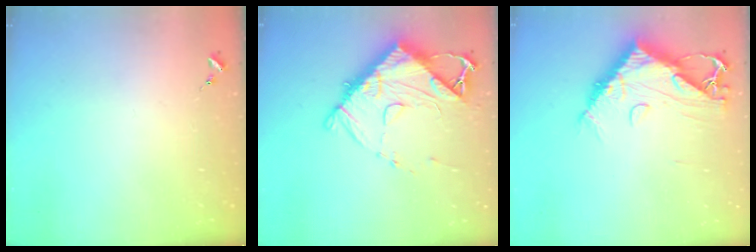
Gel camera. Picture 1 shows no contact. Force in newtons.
{"total": 13.6, "press": 13.6, "slide": 0.8}
{"total": 13.4, "press": 13.3, "slide": 1.5}